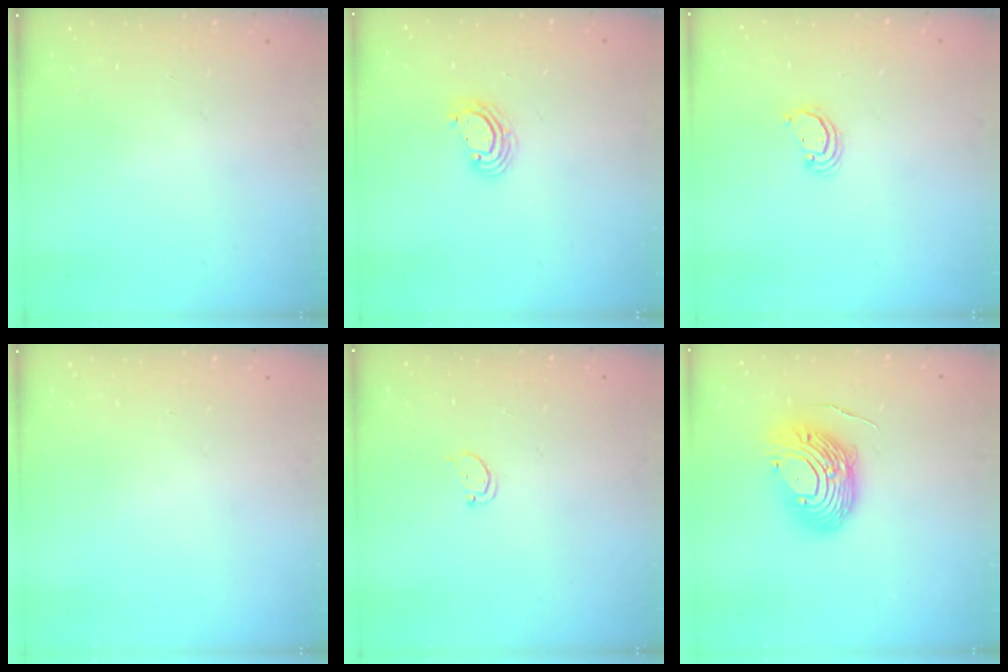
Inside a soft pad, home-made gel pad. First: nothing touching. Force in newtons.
{"total": 3.6, "press": 3.6, "slide": 0.3}
{"total": 2.3, "press": 2.3, "slide": 0.3}
{"total": 0.0}
{"total": 1.7, "press": 1.7, "slide": 0.2}
{"total": 14.3, "press": 14.2, "slide": 1.4}